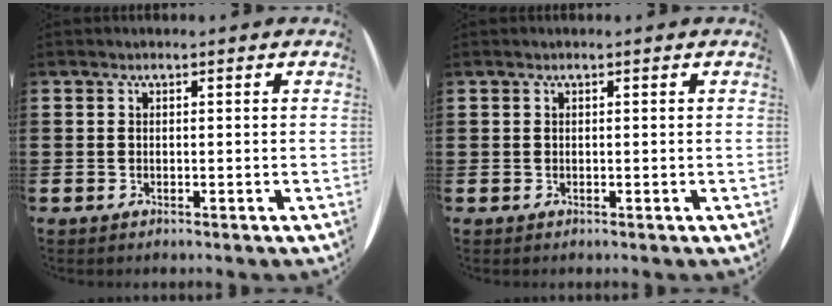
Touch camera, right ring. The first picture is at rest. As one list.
[{"total": 0.0}]